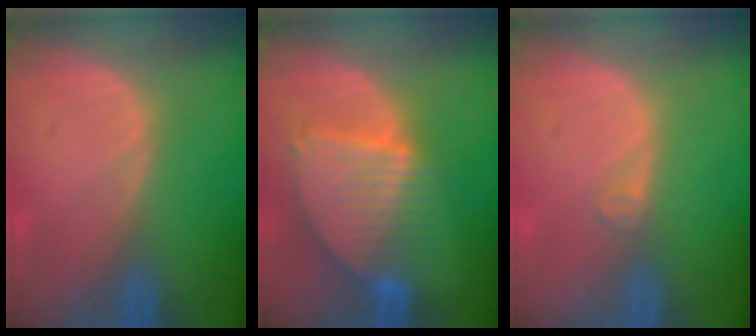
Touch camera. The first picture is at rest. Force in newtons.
{"total": 8.5, "press": 7.5, "slide": 4.0}
{"total": 1.1, "press": 0.8, "slide": 0.7}